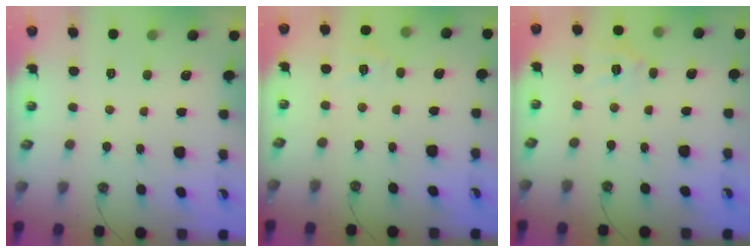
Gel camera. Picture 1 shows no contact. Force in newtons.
{"total": 5.3, "press": 5.2, "slide": 0.5}
{"total": 6.2, "press": 6.1, "slide": 0.5}